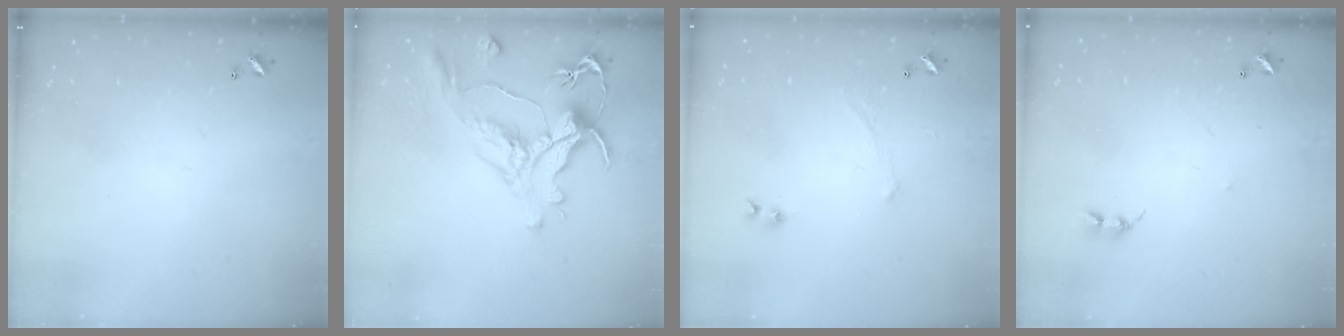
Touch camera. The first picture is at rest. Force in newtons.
{"total": 2.4, "press": 2.0, "slide": 1.4}
{"total": 1.2, "press": 0.9, "slide": 0.8}
{"total": 2.9, "press": 2.9, "slide": 0.3}